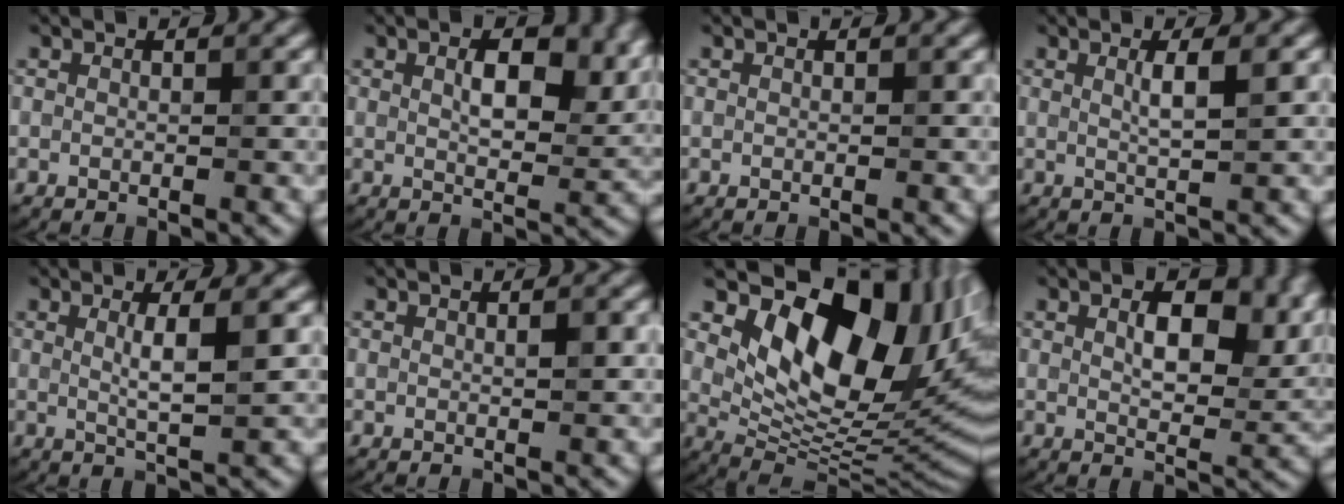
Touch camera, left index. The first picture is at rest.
{"total": 6.5, "force": [2.3, 3.0, 5.3], "torque": [-0.078, 0.000, 0.039]}
{"total": 0.0}
{"total": 2.3, "force": [0.7, 0.5, 2.2], "torque": [-0.034, 0.001, 0.007]}
{"total": 3.2, "force": [0.6, 0.7, 3.1], "torque": [-0.047, -0.003, 0.008]}
{"total": 0.9, "force": [0.2, 0.3, 0.9], "torque": [-0.013, 0.000, 0.004]}
{"total": 14.3, "force": [5.2, 8.1, 10.6], "torque": [-0.134, -0.003, 0.098]}
{"total": 8.4, "force": [2.7, 4.2, 6.8], "torque": [-0.100, -0.002, 0.046]}